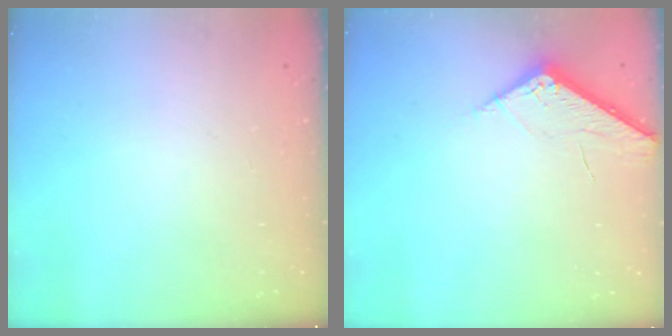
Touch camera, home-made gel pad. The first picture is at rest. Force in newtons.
{"total": 5.2, "press": 5.2, "slide": 0.6}